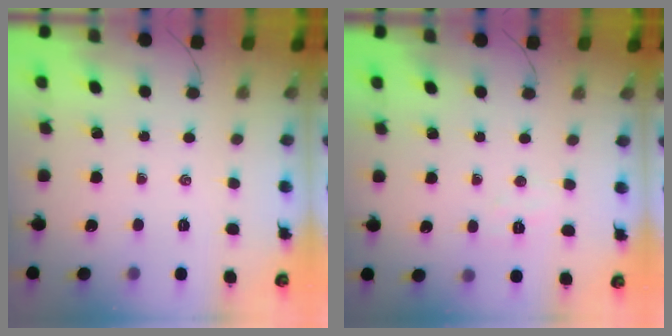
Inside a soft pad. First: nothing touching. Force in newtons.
{"total": 3.8, "press": 3.7, "slide": 0.9}